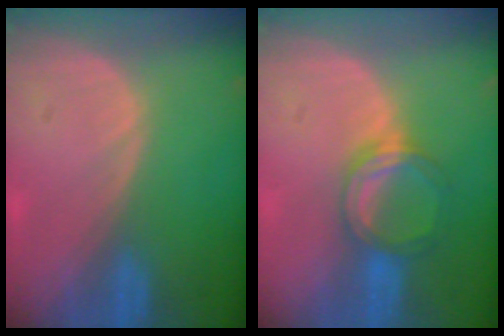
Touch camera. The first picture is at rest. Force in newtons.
{"total": 5.2, "press": 4.9, "slide": 1.5}